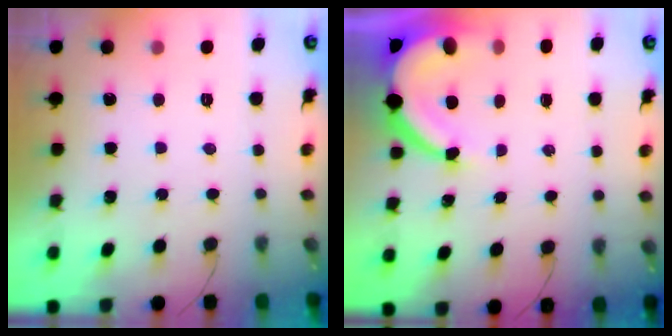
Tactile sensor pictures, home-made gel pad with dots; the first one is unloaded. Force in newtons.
{"total": 9.0, "press": 9.0, "slide": 1.2}